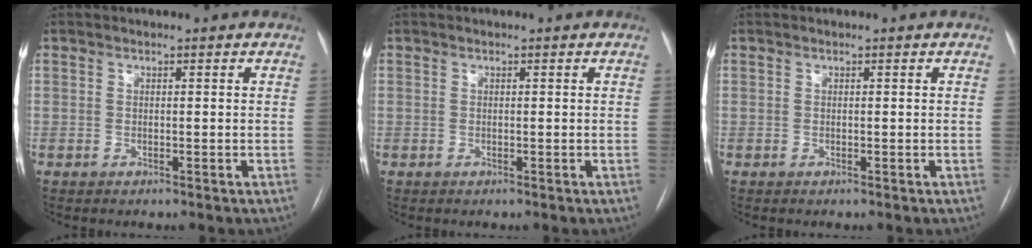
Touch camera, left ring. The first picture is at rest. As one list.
[{"total": 0.0}, {"total": 0.0}]